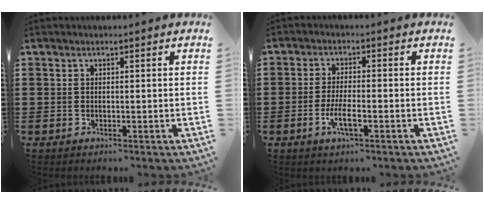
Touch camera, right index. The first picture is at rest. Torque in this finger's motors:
{"motor_torque": [1.06, 1.08, 0.09, 0.10]}